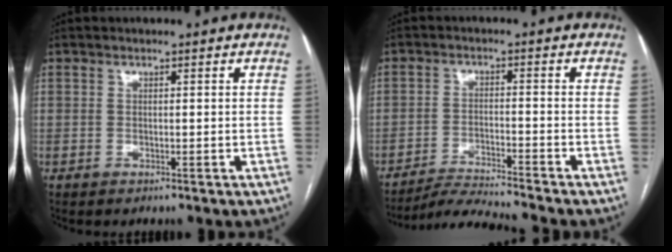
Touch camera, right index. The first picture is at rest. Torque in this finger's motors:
{"motor_torque": [-0.54, -1.33, 0.01, 0.04]}